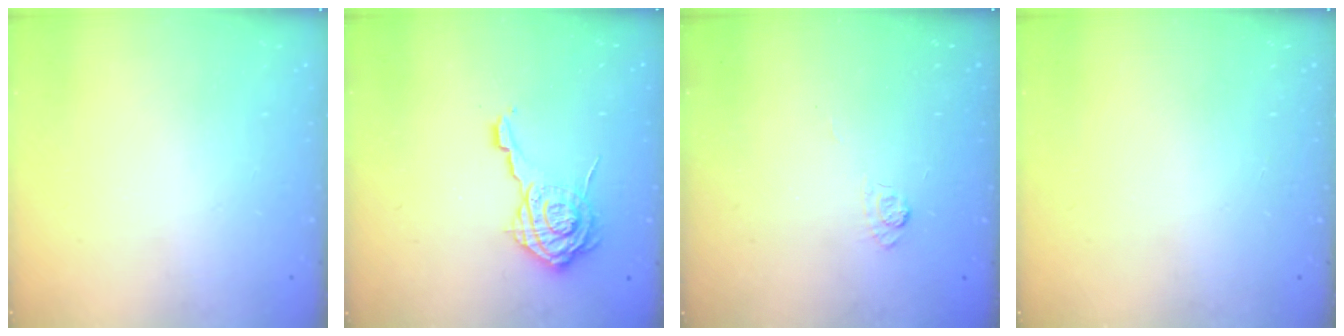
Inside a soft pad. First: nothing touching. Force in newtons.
{"total": 12.8, "press": 12.8, "slide": 0.9}
{"total": 3.3, "press": 3.0, "slide": 1.4}
{"total": 0.0}